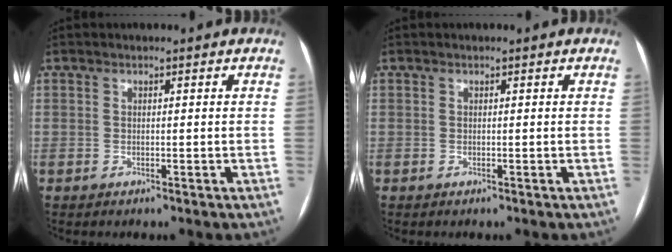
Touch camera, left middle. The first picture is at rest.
{"total": 0.0}